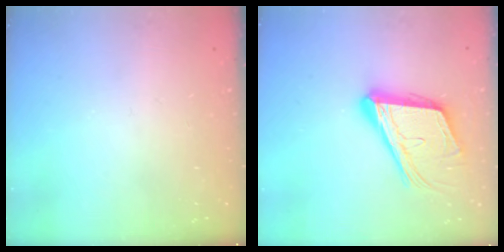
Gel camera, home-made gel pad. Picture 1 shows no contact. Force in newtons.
{"total": 17.4, "press": 17.0, "slide": 3.7}